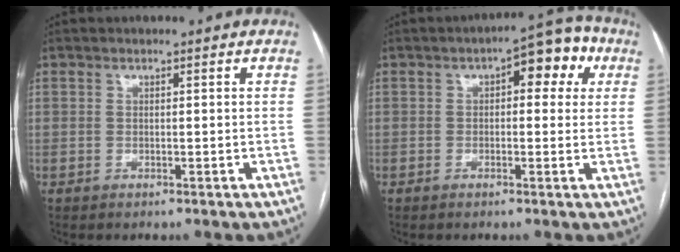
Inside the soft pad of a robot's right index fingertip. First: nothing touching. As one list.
[{"total": 8.0, "force": [2.5, 3.4, 6.7], "torque": [-0.080, 0.037, 0.024]}]